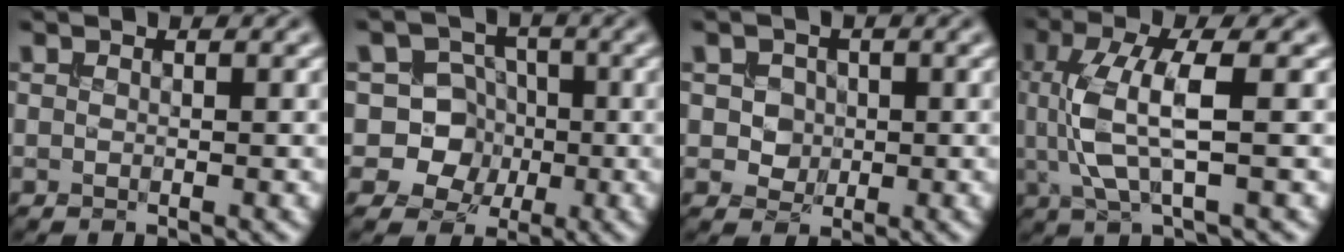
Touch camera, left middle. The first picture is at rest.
{"total": 7.4, "force": [-0.9, 7.1, 1.8], "torque": [-0.018, 0.031, -0.051]}
{"total": 2.4, "force": [0.5, 2.1, 1.0], "torque": [-0.014, 0.003, 0.013]}
{"total": 5.2, "force": [0.4, 1.5, 4.9], "torque": [-0.116, -0.001, 0.012]}